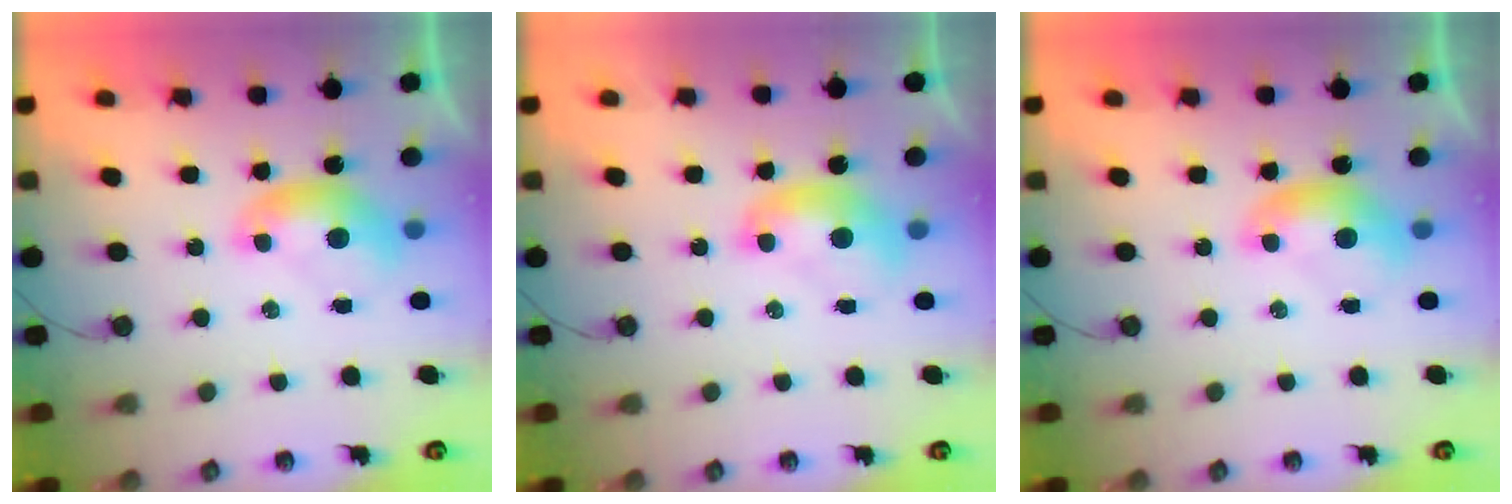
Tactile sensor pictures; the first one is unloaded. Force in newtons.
{"total": 1.6, "press": 1.6, "slide": 0.2}
{"total": 0.0}